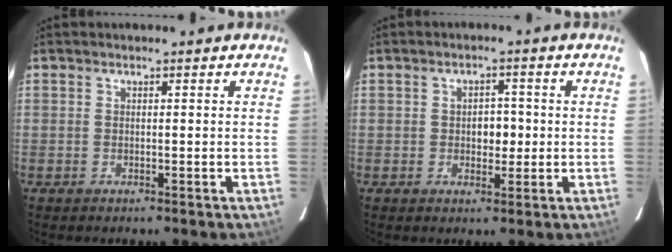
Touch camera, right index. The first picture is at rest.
{"total": 3.5, "force": [-0.2, 2.5, 2.4], "torque": [-0.036, 0.008, 0.000]}